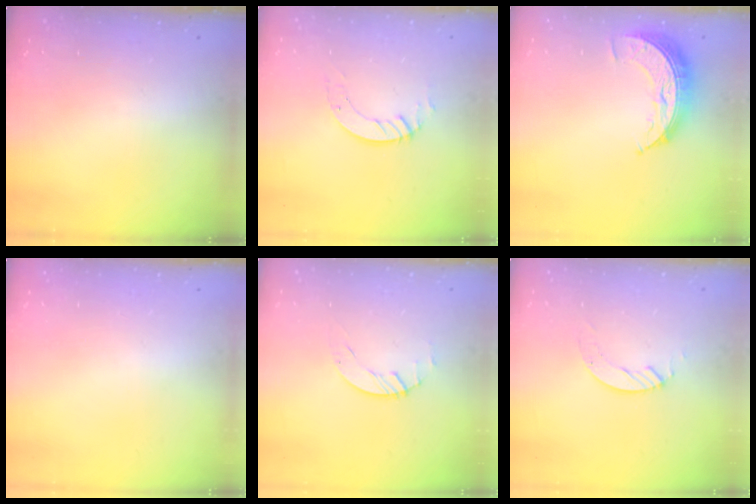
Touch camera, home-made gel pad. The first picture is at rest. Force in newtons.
{"total": 3.4, "press": 3.4, "slide": 0.1}
{"total": 8.7, "press": 8.7, "slide": 0.6}
{"total": 0.0}
{"total": 0.8, "press": 0.8, "slide": 0.2}
{"total": 3.5, "press": 3.5, "slide": 0.4}